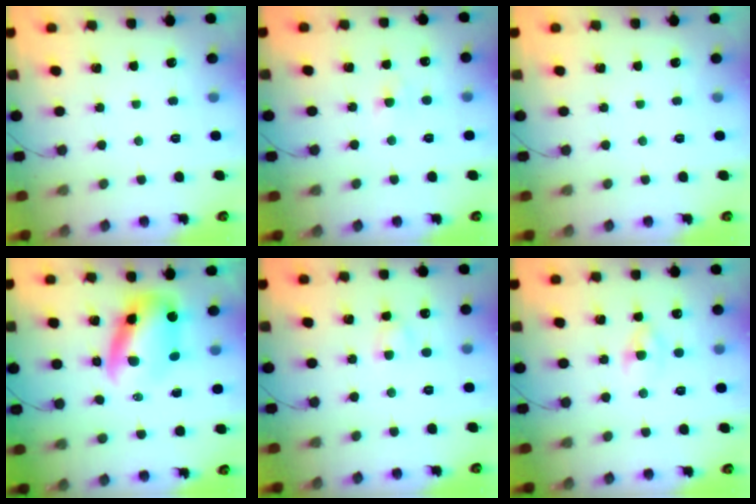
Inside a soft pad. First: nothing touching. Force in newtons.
{"total": 2.6, "press": 2.3, "slide": 1.1}
{"total": 0.0}
{"total": 7.2, "press": 7.1, "slide": 1.3}
{"total": 2.7, "press": 2.5, "slide": 1.0}
{"total": 2.4, "press": 2.1, "slide": 1.2}